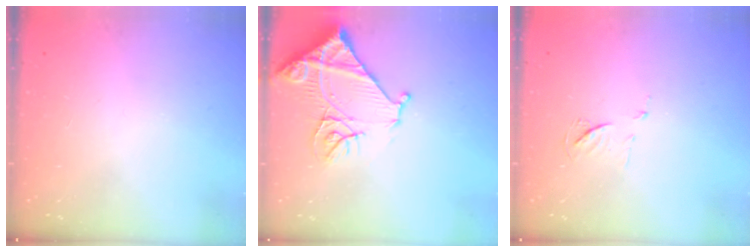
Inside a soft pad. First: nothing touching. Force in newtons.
{"total": 14.4, "press": 14.3, "slide": 1.7}
{"total": 5.6, "press": 5.6, "slide": 0.8}